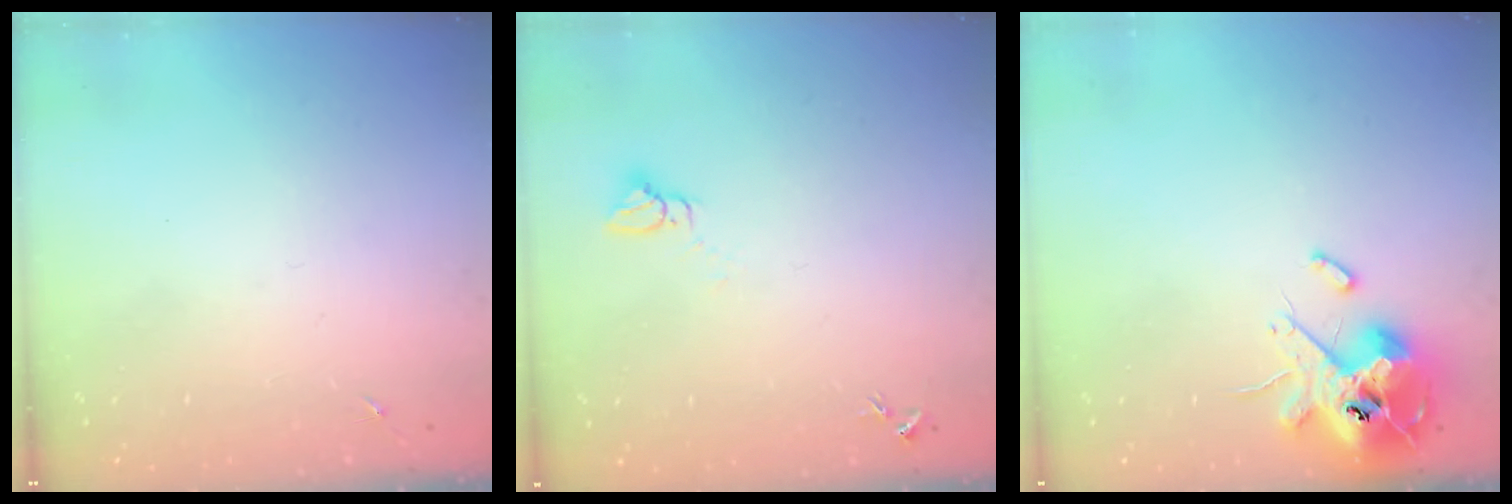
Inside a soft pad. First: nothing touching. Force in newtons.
{"total": 2.8, "press": 2.8, "slide": 0.1}
{"total": 13.9, "press": 13.7, "slide": 2.3}